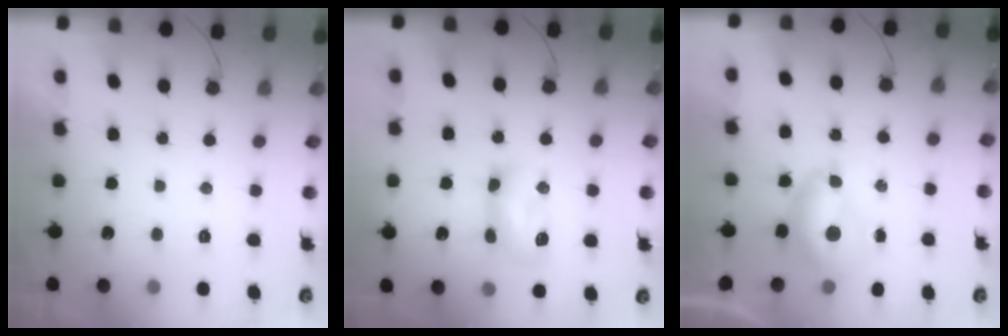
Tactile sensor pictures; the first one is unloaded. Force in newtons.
{"total": 9.4, "press": 9.4, "slide": 0.7}
{"total": 7.4, "press": 7.3, "slide": 1.0}